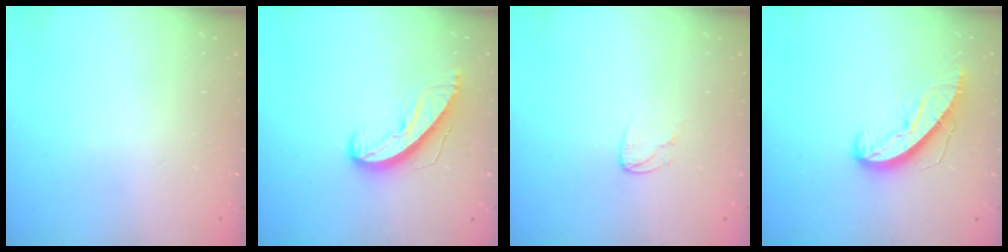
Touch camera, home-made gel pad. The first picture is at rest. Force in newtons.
{"total": 8.8, "press": 8.7, "slide": 0.2}
{"total": 4.0, "press": 4.0, "slide": 0.4}
{"total": 9.1, "press": 9.1, "slide": 0.2}